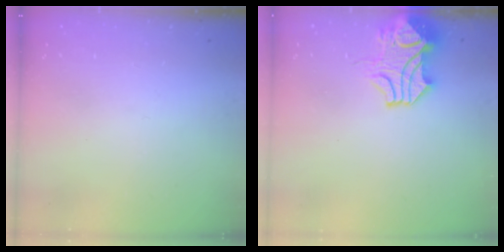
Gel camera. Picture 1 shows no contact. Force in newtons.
{"total": 3.4, "press": 3.3, "slide": 1.0}